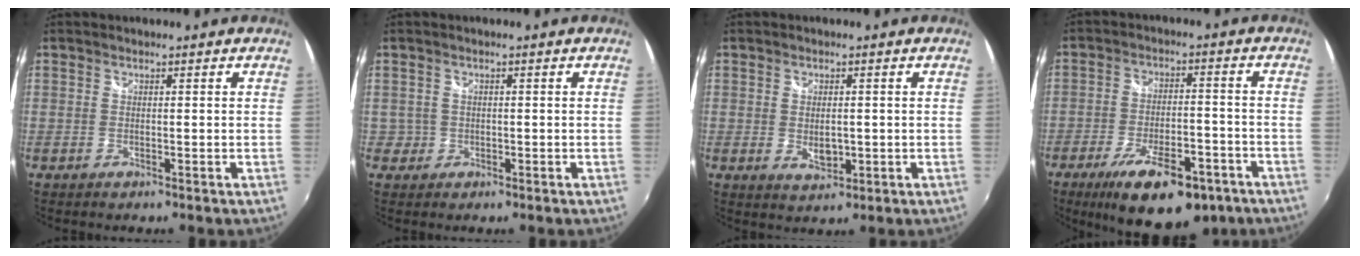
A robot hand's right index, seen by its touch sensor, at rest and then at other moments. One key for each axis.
{"total": 1.9, "fx": -0.5, "fy": 1.8, "fz": -0.2, "tx": 0.002, "ty": 0.003, "tz": -0.006}
{"total": 3.7, "fx": -0.4, "fy": 2.4, "fz": 2.8, "tx": -0.046, "ty": -0.007, "tz": -0.003}
{"total": 17.9, "fx": -11.6, "fy": 6.8, "fz": 11.8, "tx": -0.208, "ty": -0.021, "tz": -0.167}